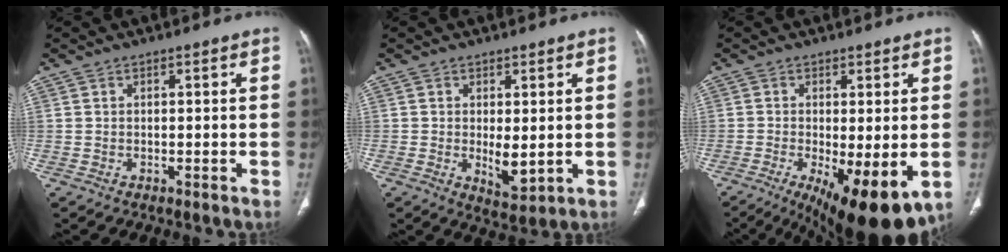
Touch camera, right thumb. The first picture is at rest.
{"total": 4.2, "force": [-0.3, 1.8, 3.8], "torque": [-0.054, -0.014, 0.005]}
{"total": 13.7, "force": [-4.6, 4.3, 12.2], "torque": [-0.173, -0.024, -0.060]}